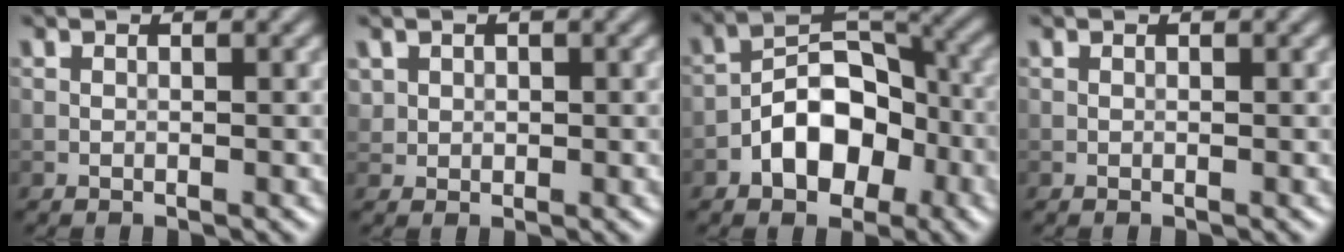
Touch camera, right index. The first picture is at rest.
{"total": 1.0, "force": [0.5, 0.9, 0.0], "torque": [0.001, -0.004, 0.014]}
{"total": 7.2, "force": [-2.8, 4.4, 4.9], "torque": [-0.064, 0.013, -0.053]}
{"total": 0.0}